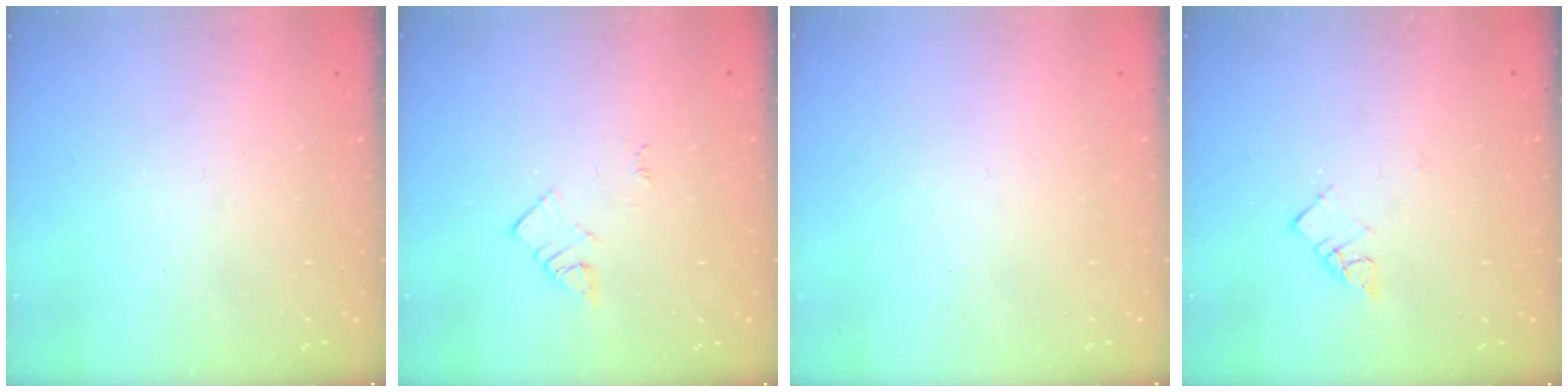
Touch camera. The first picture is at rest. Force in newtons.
{"total": 2.1, "press": 2.1, "slide": 0.3}
{"total": 1.6, "press": 1.6, "slide": 0.1}
{"total": 4.2, "press": 4.2, "slide": 0.4}